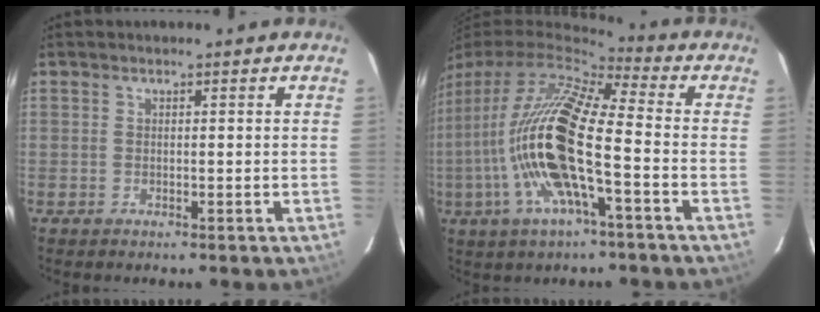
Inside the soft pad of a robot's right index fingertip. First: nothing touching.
{"total": 19.8, "force": [-4.2, 4.4, 18.8], "torque": [-0.355, -0.020, -0.088]}